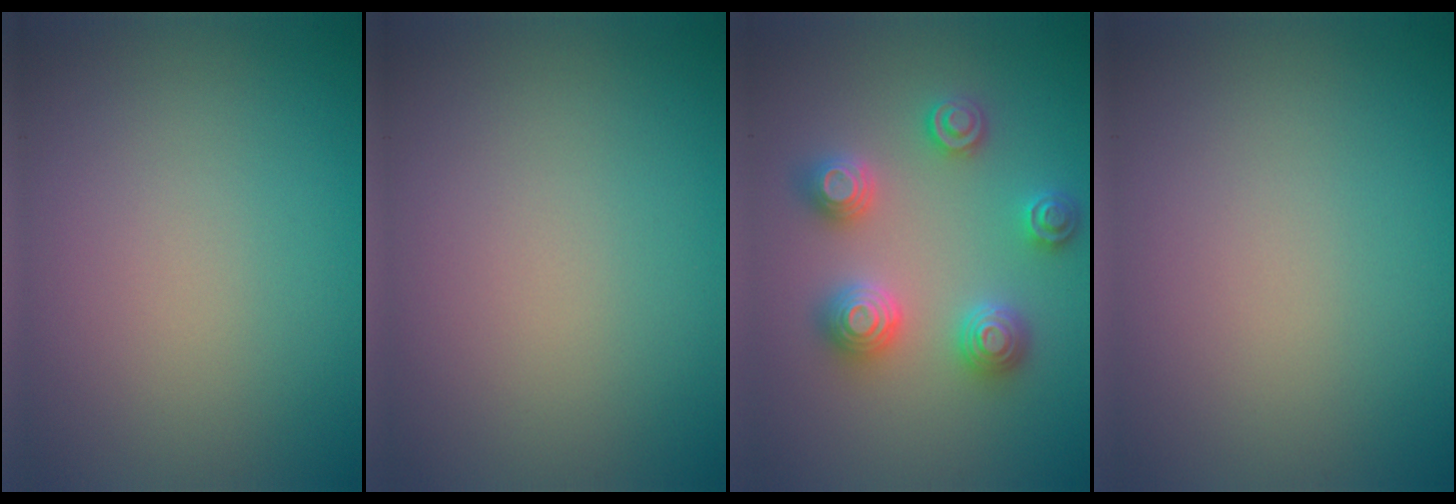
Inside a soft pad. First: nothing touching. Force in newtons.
{"total": 0.0}
{"total": 4.8, "press": 4.8, "slide": 0.6}
{"total": 0.0}